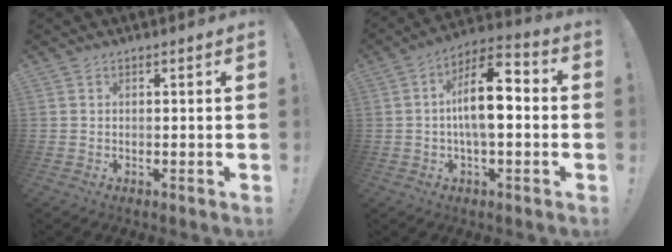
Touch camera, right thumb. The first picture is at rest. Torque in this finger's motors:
{"motor_torque": [2.12, 2.04, 1.49, -0.35, 0.08]}